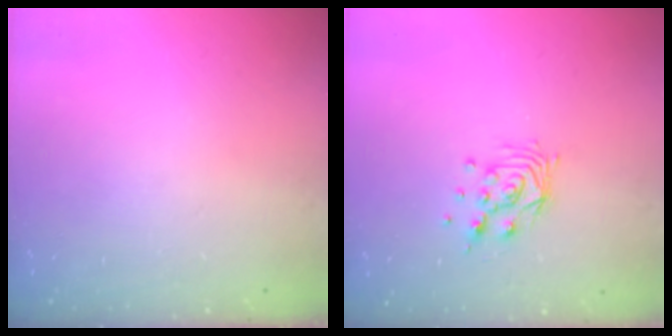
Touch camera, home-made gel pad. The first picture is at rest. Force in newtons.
{"total": 9.5, "press": 9.4, "slide": 0.8}